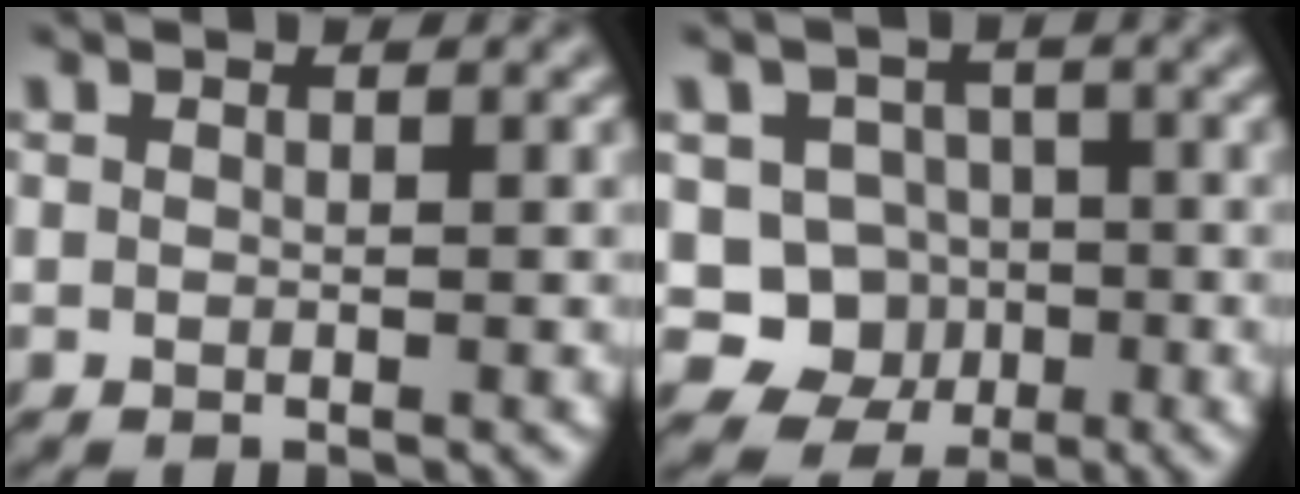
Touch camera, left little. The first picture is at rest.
{"total": 4.7, "force": [-1.1, 4.4, 1.2], "torque": [0.006, 0.002, -0.041]}